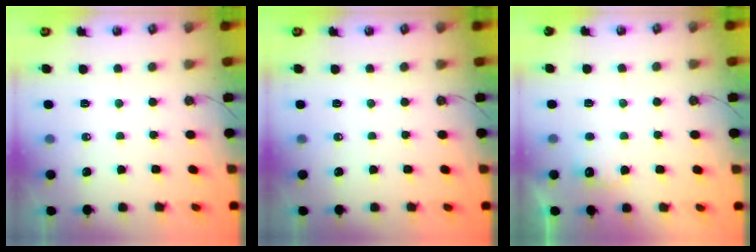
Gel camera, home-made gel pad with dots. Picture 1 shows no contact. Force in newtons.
{"total": 0.0}
{"total": 6.1, "press": 6.0, "slide": 1.1}